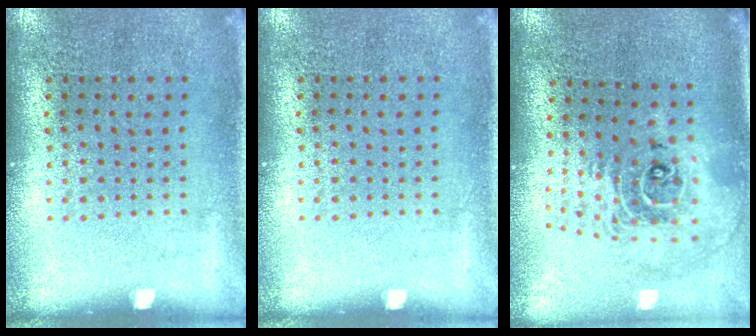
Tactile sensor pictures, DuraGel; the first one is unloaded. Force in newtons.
{"total": 0.0}
{"total": 2.2, "press": 1.6, "slide": 1.5}